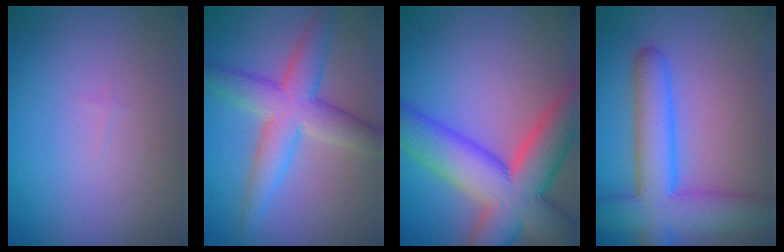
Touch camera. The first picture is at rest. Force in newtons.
{"total": 5.9, "press": 5.9, "slide": 0.1}
{"total": 11.8, "press": 11.8, "slide": 0.9}
{"total": 7.7, "press": 7.7, "slide": 0.5}